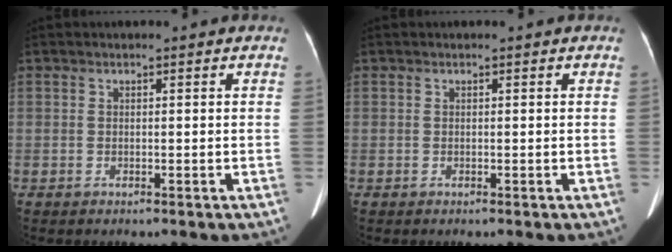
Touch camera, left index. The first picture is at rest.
{"total": 0.0}